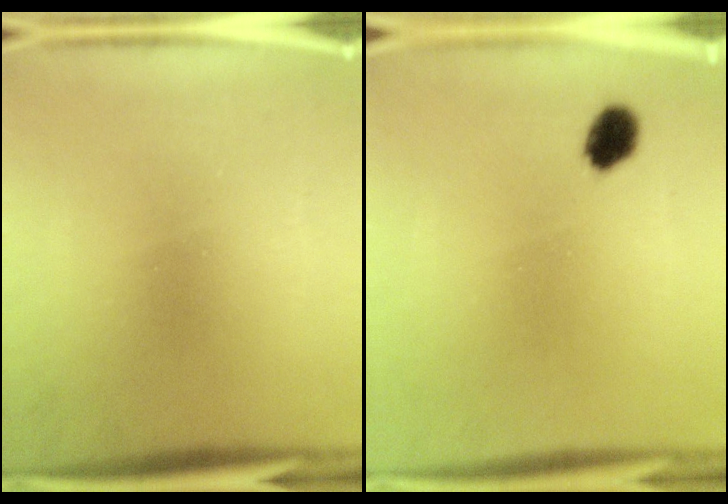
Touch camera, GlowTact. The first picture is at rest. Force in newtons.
{"total": 3.8}